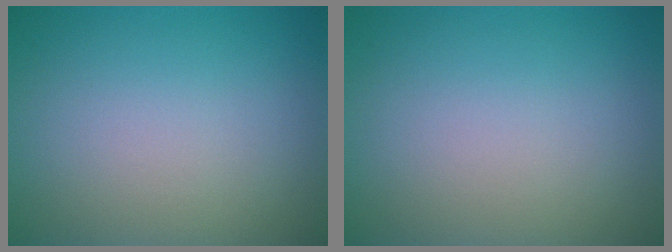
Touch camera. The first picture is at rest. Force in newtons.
{"total": 0.0}